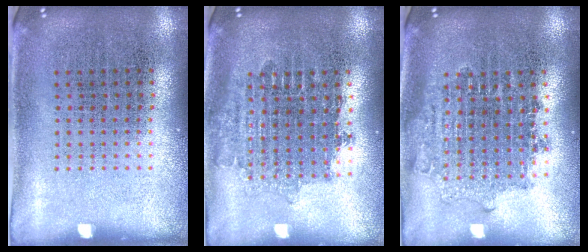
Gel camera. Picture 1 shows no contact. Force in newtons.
{"total": 1.7, "press": 1.4, "slide": 1.0}
{"total": 1.7, "press": 1.4, "slide": 1.0}